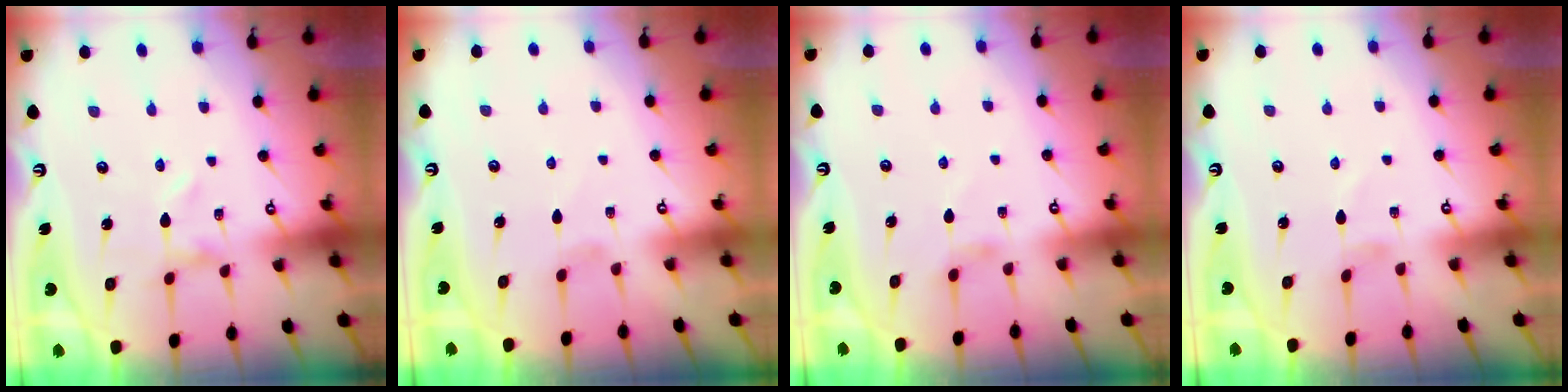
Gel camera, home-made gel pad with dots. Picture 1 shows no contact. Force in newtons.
{"total": 0.7, "press": 0.6, "slide": 0.3}
{"total": 1.8, "press": 1.8, "slide": 0.4}
{"total": 0.0}